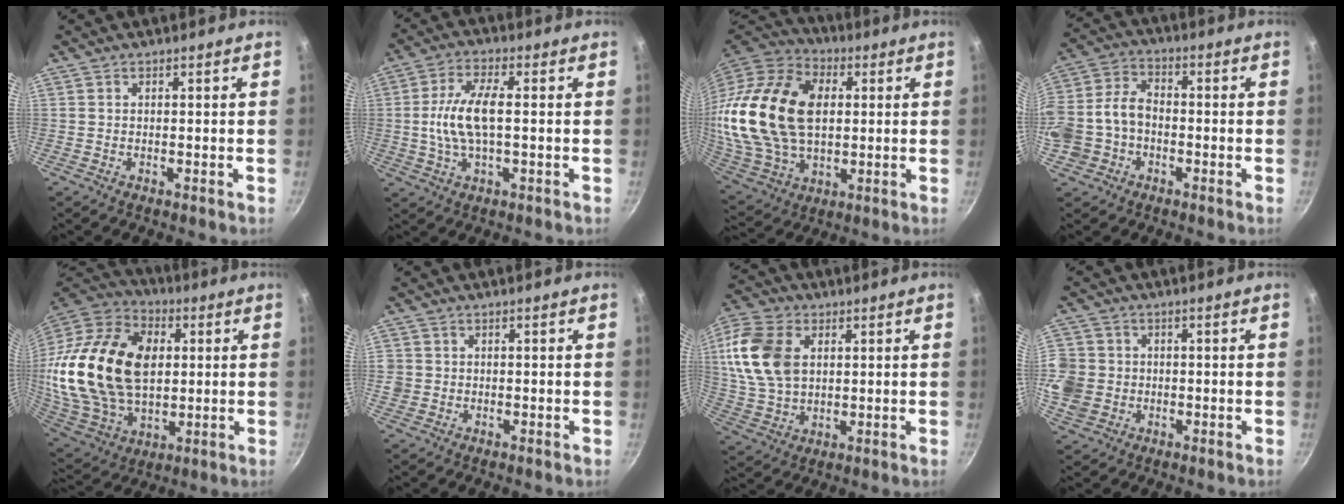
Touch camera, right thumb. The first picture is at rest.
{"total": 9.7, "force": [0.1, 3.9, 8.9], "torque": [-0.184, 0.014, -0.003]}
{"total": 28.0, "force": [3.4, 18.4, 20.8], "torque": [-0.398, 0.008, 0.065]}
{"total": 13.4, "force": [-3.4, 10.1, 8.0], "torque": [-0.166, 0.047, -0.068]}
{"total": 32.0, "force": [4.3, 20.8, 23.9], "torque": [-0.461, -0.001, 0.079]}
{"total": 2.4, "force": [-0.3, 2.3, 0.7], "torque": [-0.008, 0.004, -0.006]}
{"total": 15.5, "force": [3.2, 10.7, 10.8], "torque": [-0.201, -0.001, 0.063]}
{"total": 12.8, "force": [-1.6, 11.7, 5.0], "torque": [-0.129, 0.022, -0.030]}